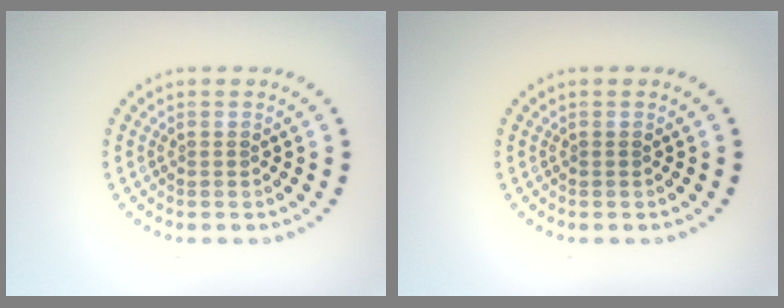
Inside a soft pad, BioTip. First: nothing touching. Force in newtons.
{"total": 0.0}